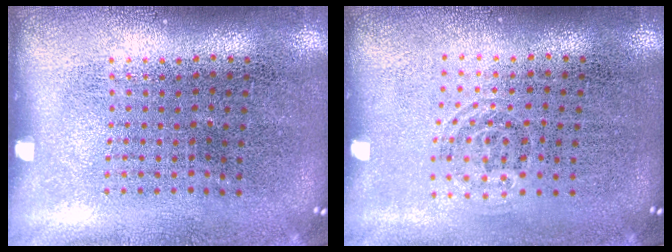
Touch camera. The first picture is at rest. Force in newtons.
{"total": 0.8, "press": 0.5, "slide": 0.5}